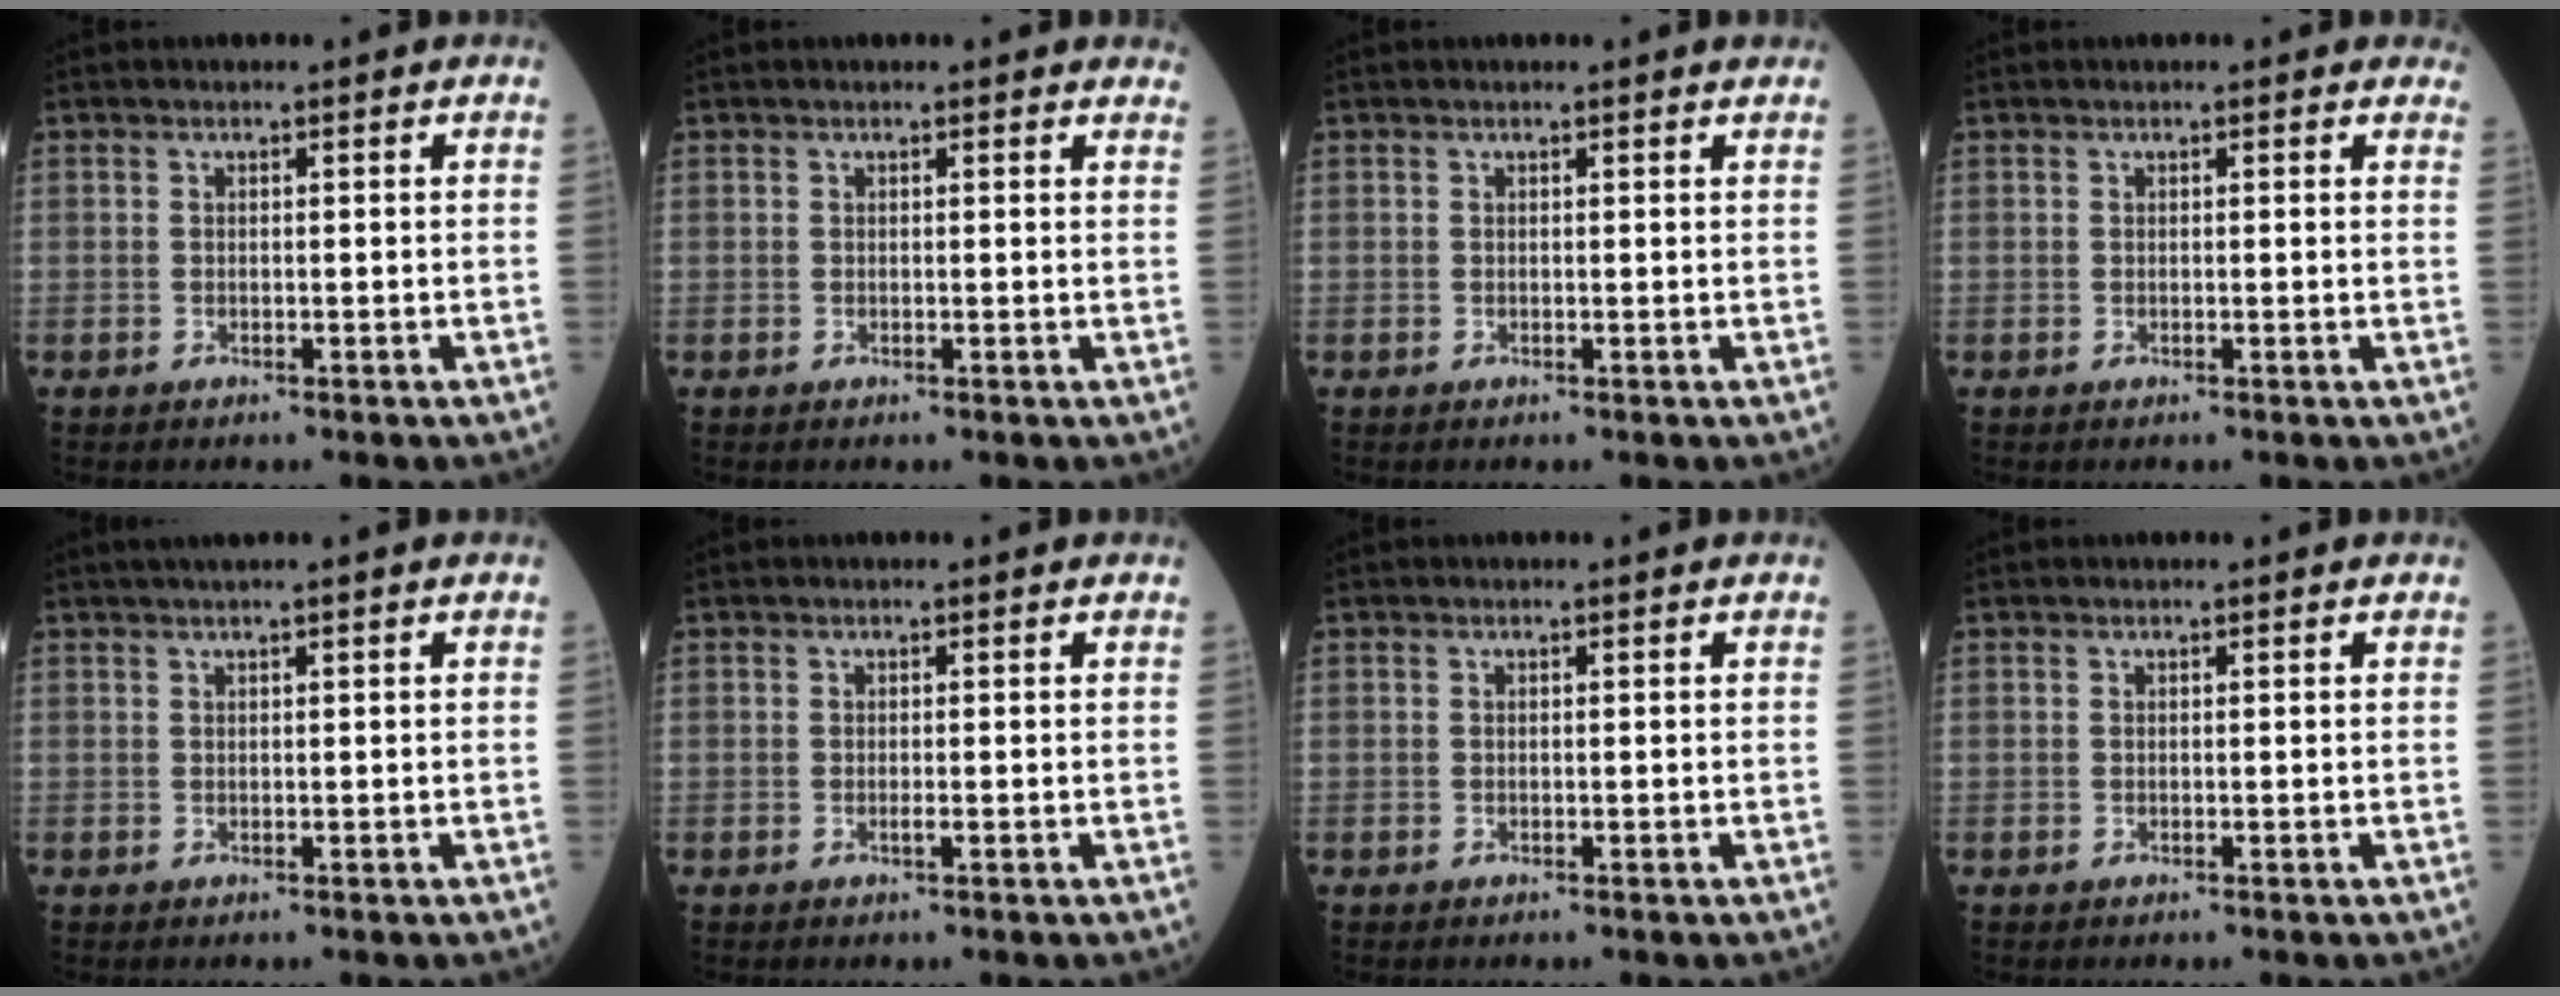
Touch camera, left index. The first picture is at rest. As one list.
[{"total": 4.0, "force": [3.5, 1.2, 1.3], "torque": [-0.006, 0.014, 0.023]}, {"total": 1.4, "force": [1.4, 0.1, 0.3], "torque": [-0.009, 0.000, 0.006]}, {"total": 3.5, "force": [2.9, 1.3, 1.5], "torque": [-0.005, 0.010, 0.015]}, {"total": 1.7, "force": [1.2, -0.3, 1.3], "torque": [-0.024, 0.012, 0.023]}, {"total": 0.6, "force": [-0.2, 0.0, 0.5], "torque": [-0.013, -0.001, -0.002]}, {"total": 0.0}, {"total": 0.0}]